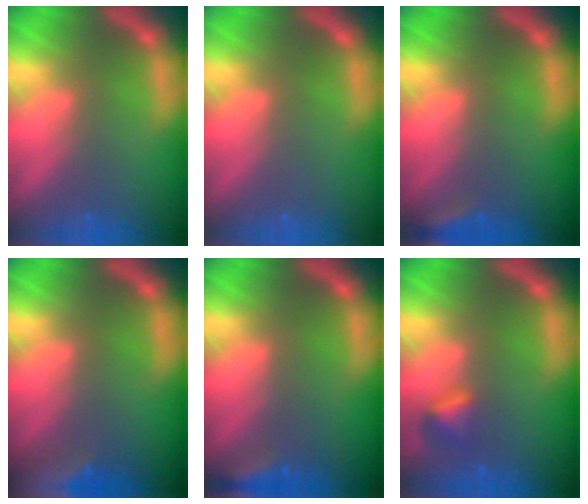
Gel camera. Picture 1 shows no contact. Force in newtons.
{"total": 0.0}
{"total": 2.4}
{"total": 10.0}
{"total": 2.9}
{"total": 1.9}